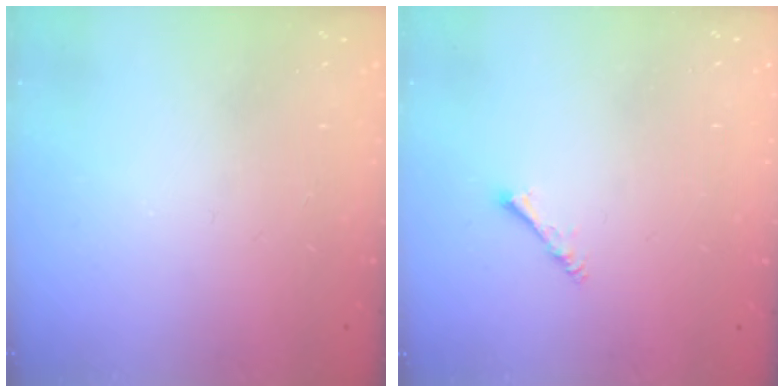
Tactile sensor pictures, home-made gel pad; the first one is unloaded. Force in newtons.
{"total": 1.4, "press": 1.4, "slide": 0.3}